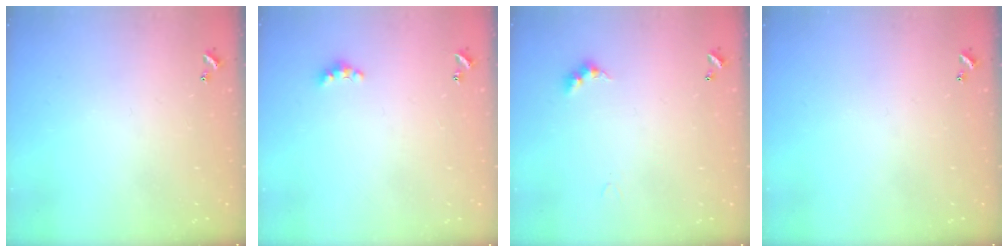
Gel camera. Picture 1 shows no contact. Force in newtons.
{"total": 2.8, "press": 2.8, "slide": 0.6}
{"total": 2.8, "press": 2.8, "slide": 0.5}
{"total": 0.0}